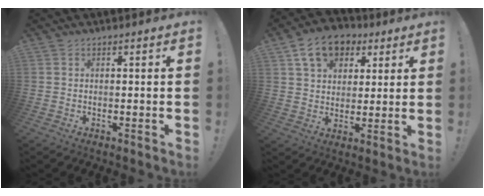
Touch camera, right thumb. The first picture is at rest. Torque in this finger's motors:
{"motor_torque": [-0.04, 1.16, 0.44, -0.16, 0.36]}